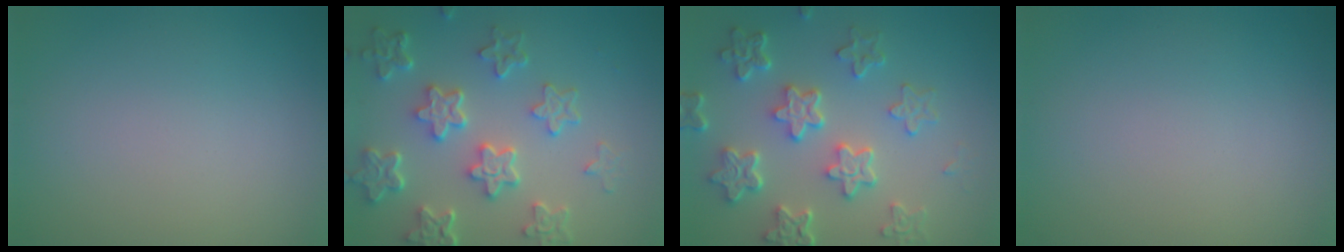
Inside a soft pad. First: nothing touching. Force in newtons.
{"total": 6.0, "press": 4.7, "slide": 3.9}
{"total": 5.9, "press": 4.6, "slide": 3.8}
{"total": 0.0}